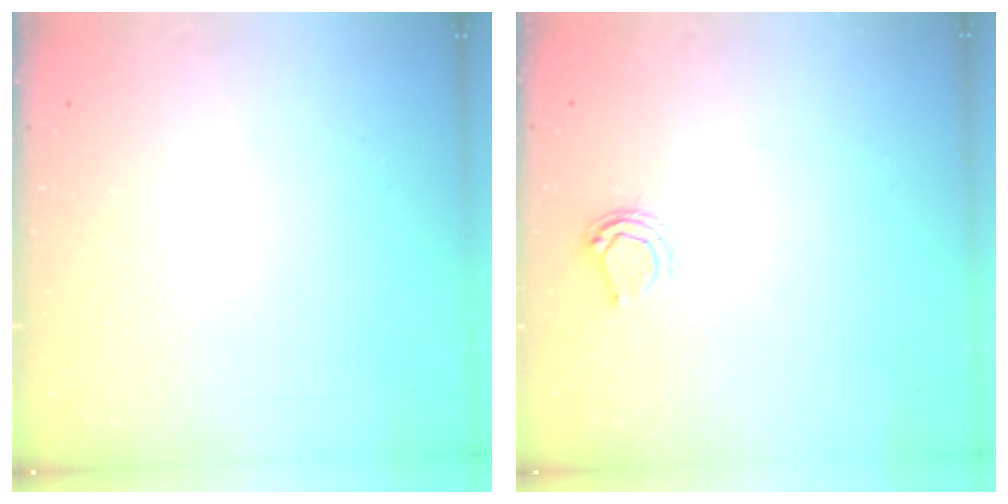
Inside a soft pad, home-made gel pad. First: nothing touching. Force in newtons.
{"total": 4.7, "press": 4.7, "slide": 0.5}